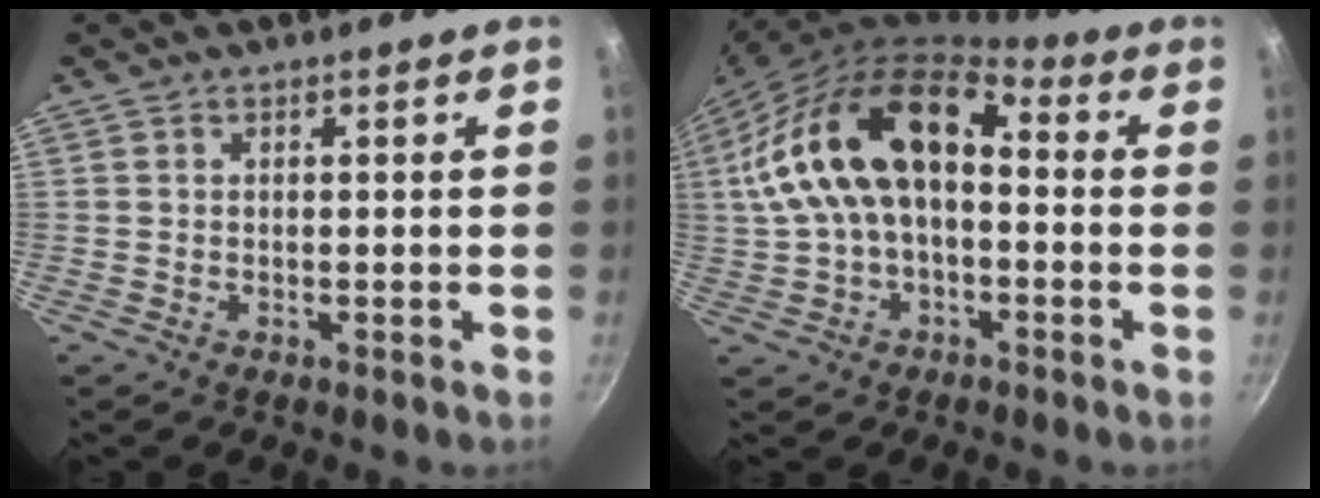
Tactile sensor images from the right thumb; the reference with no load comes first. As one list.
[{"total": 18.8, "force": [0.6, 11.2, 15.1], "torque": [-0.265, 0.052, 0.001]}]